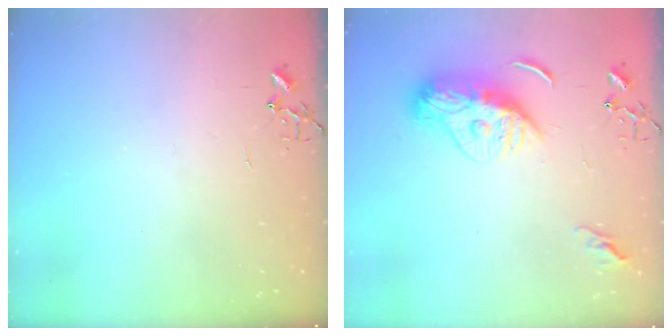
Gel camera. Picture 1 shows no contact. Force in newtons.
{"total": 11.6, "press": 11.6, "slide": 0.9}